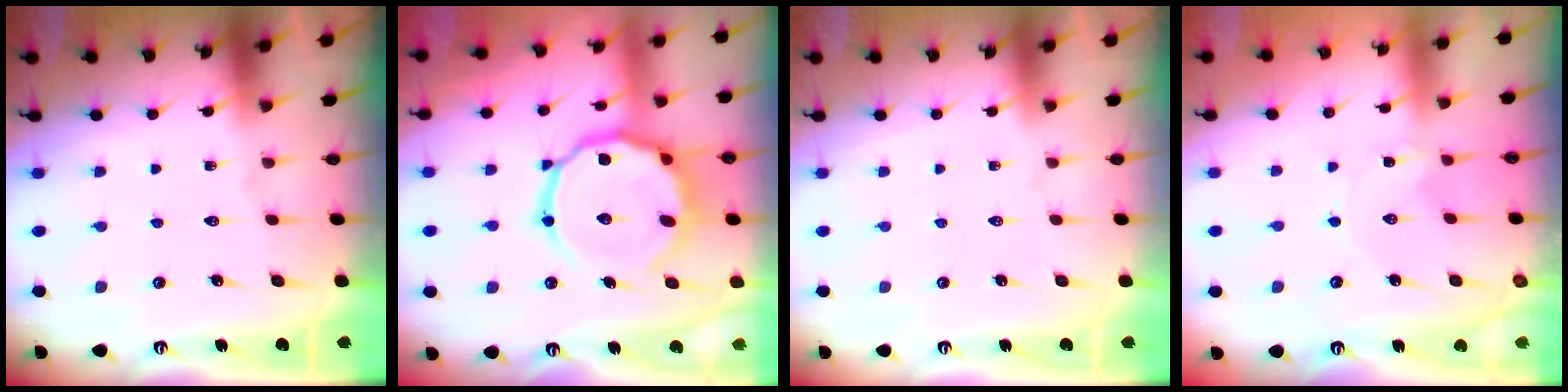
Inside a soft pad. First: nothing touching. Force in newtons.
{"total": 16.1, "press": 16.0, "slide": 1.5}
{"total": 0.0}
{"total": 0.0}